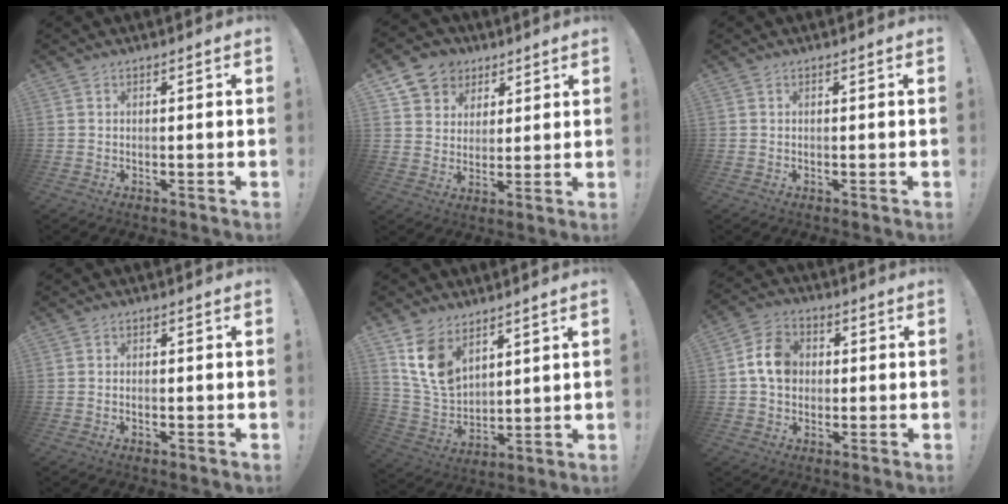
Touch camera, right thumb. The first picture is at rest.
{"total": 9.2, "force": [4.6, 7.7, 1.8], "torque": [-0.025, -0.027, 0.094]}
{"total": 0.0}
{"total": 0.6, "force": [-0.5, 0.2, 0.3], "torque": [-0.006, 0.001, -0.009]}
{"total": 12.3, "force": [7.6, 7.4, 6.2], "torque": [-0.123, -0.045, 0.154]}
{"total": 9.7, "force": [1.1, 7.7, 5.7], "torque": [-0.097, 0.018, 0.025]}